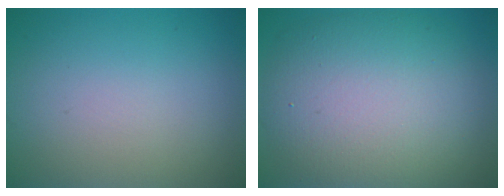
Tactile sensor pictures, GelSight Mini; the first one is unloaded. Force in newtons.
{"total": 10.7, "press": 10.7, "slide": 1.1}